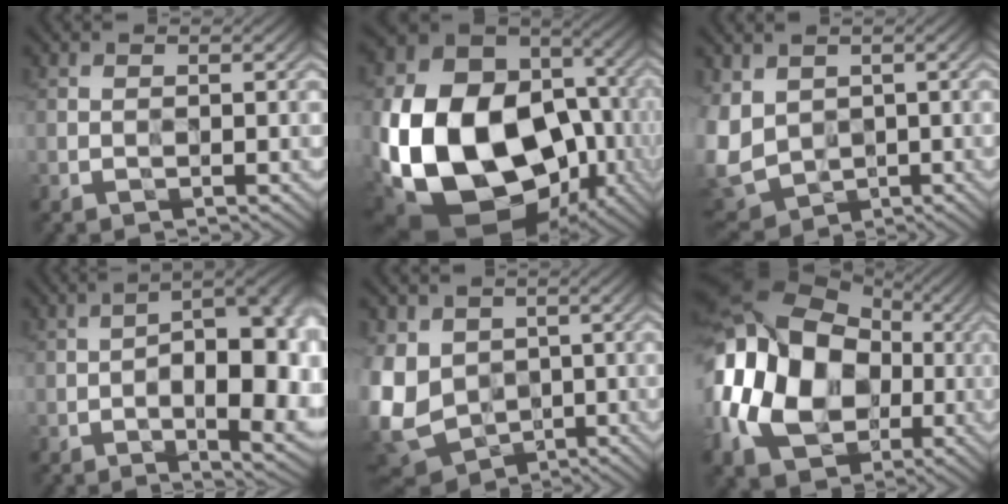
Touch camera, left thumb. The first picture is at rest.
{"total": 22.7, "force": [-5.4, 16.6, 14.6], "torque": [-0.366, -0.055, -0.068]}
{"total": 8.1, "force": [0.4, 6.3, 5.1], "torque": [-0.165, -0.011, 0.003]}
{"total": 16.6, "force": [-2.1, 6.9, 15.0], "torque": [-0.180, 0.000, -0.025]}
{"total": 12.2, "force": [-0.8, 9.6, 7.5], "torque": [-0.214, -0.023, -0.004]}
{"total": 19.8, "force": [-1.4, 14.6, 13.4], "torque": [-0.287, -0.001, -0.029]}